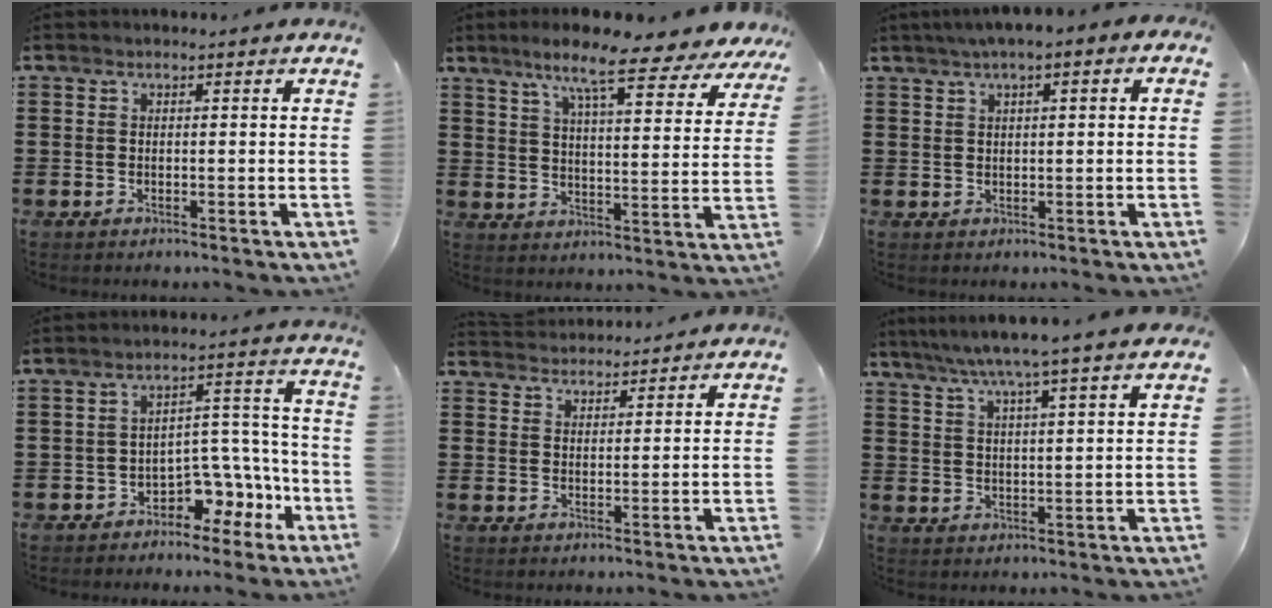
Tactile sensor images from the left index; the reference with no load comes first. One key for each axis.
{"total": 10.3, "fx": 8.2, "fy": 0.7, "fz": 6.2, "tx": -0.128, "ty": -0.037, "tz": 0.135}
{"total": 2.4, "fx": 0.7, "fy": 0.5, "fz": 2.2, "tx": -0.041, "ty": 0.005, "tz": 0.010}
{"total": 6.9, "fx": -4.2, "fy": 4.4, "fz": 3.4, "tx": -0.062, "ty": 0.016, "tz": -0.076}
{"total": 3.2, "fx": 3.2, "fy": 0.2, "fz": -0.3, "tx": -0.005, "ty": -0.009, "tz": 0.061}
{"total": 5.9, "fx": 4.7, "fy": -0.9, "fz": 3.4, "tx": -0.081, "ty": -0.022, "tz": 0.078}